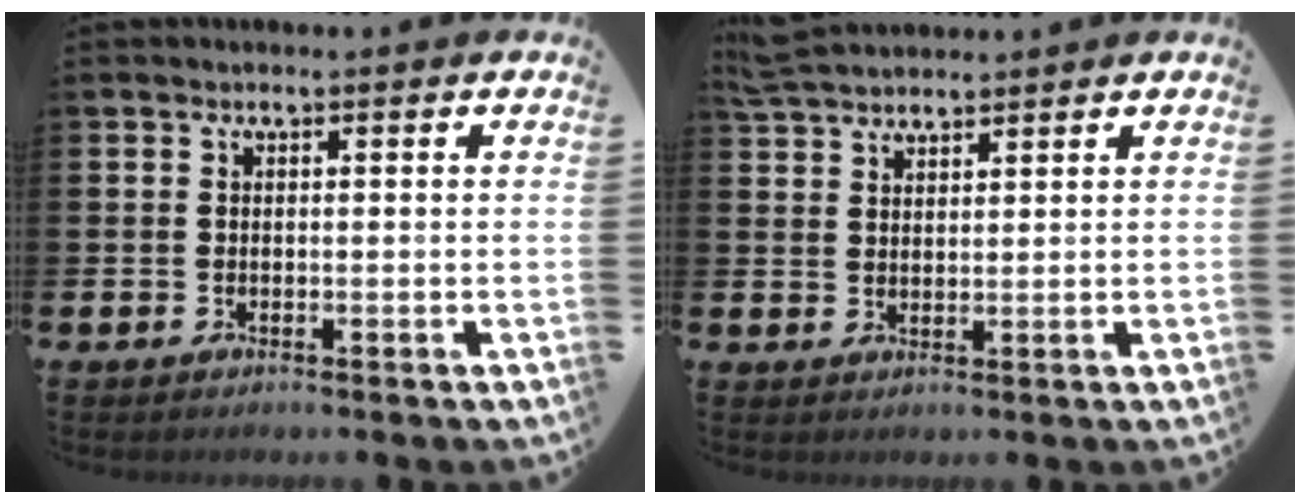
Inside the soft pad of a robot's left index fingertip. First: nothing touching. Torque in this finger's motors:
{"motor_torque": [0.13, -0.38, 0.79, 0.21]}